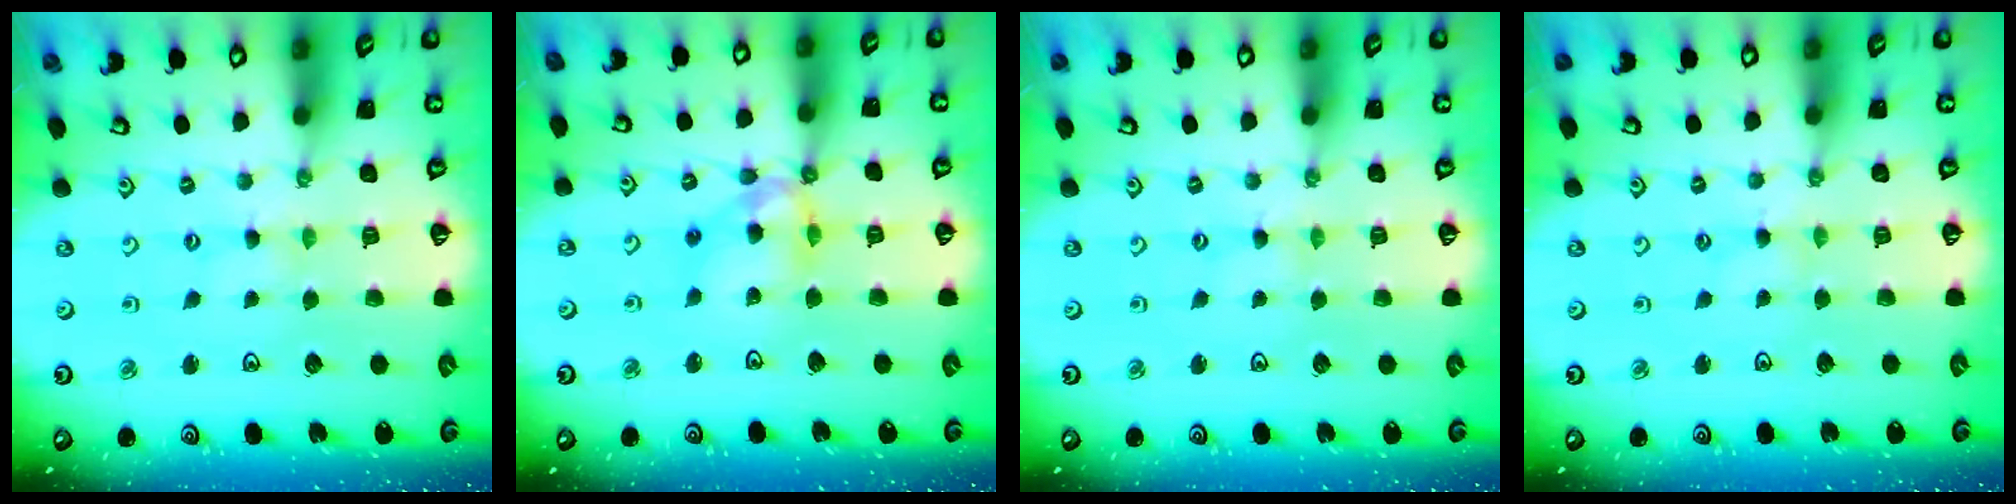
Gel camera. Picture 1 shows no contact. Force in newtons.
{"total": 11.7, "press": 11.7, "slide": 0.9}
{"total": 0.7, "press": 0.7, "slide": 0.1}
{"total": 1.0, "press": 1.0, "slide": 0.3}